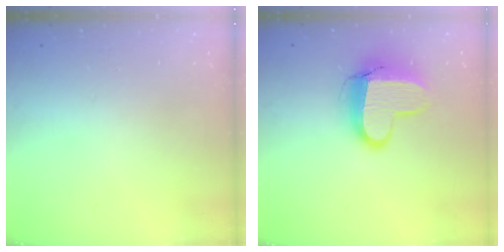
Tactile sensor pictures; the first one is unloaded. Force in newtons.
{"total": 12.7, "press": 12.6, "slide": 1.1}